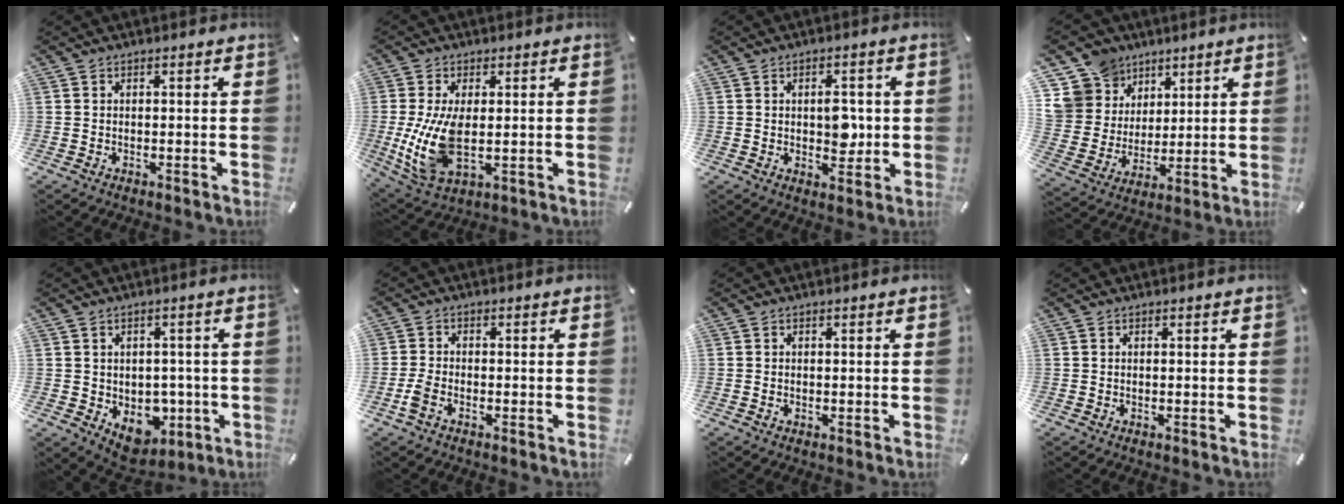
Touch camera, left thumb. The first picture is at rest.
{"total": 10.9, "force": [0.1, 5.6, 9.4], "torque": [-0.204, -0.021, 0.007]}
{"total": 6.1, "force": [0.2, 3.9, 4.6], "torque": [-0.046, -0.006, -0.001]}
{"total": 12.2, "force": [6.2, 10.4, 1.0], "torque": [-0.034, -0.038, 0.127]}
{"total": 7.0, "force": [-1.0, 6.2, 3.1], "torque": [-0.026, 0.004, -0.008]}
{"total": 3.1, "force": [-1.5, 2.1, 1.6], "torque": [-0.042, 0.004, -0.031]}
{"total": 0.8, "force": [-0.2, 0.5, 0.6], "torque": [-0.011, 0.001, -0.003]}
{"total": 0.0}